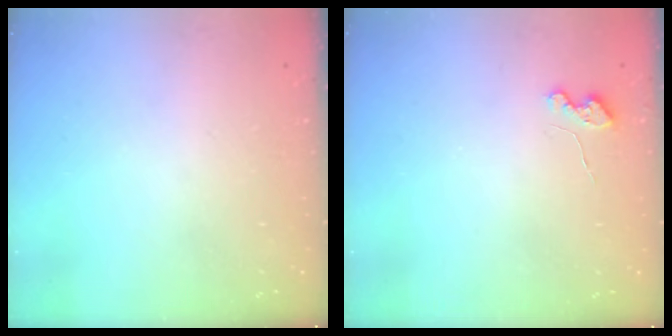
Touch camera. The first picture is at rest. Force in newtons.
{"total": 3.6, "press": 3.6, "slide": 0.5}